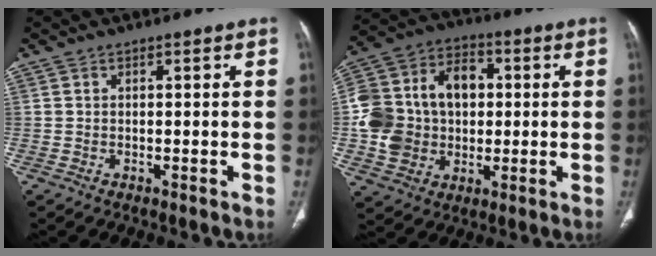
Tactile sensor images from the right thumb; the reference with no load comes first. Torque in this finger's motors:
{"motor_torque": [1.89, 1.82, 1.20, 0.25, 0.15]}